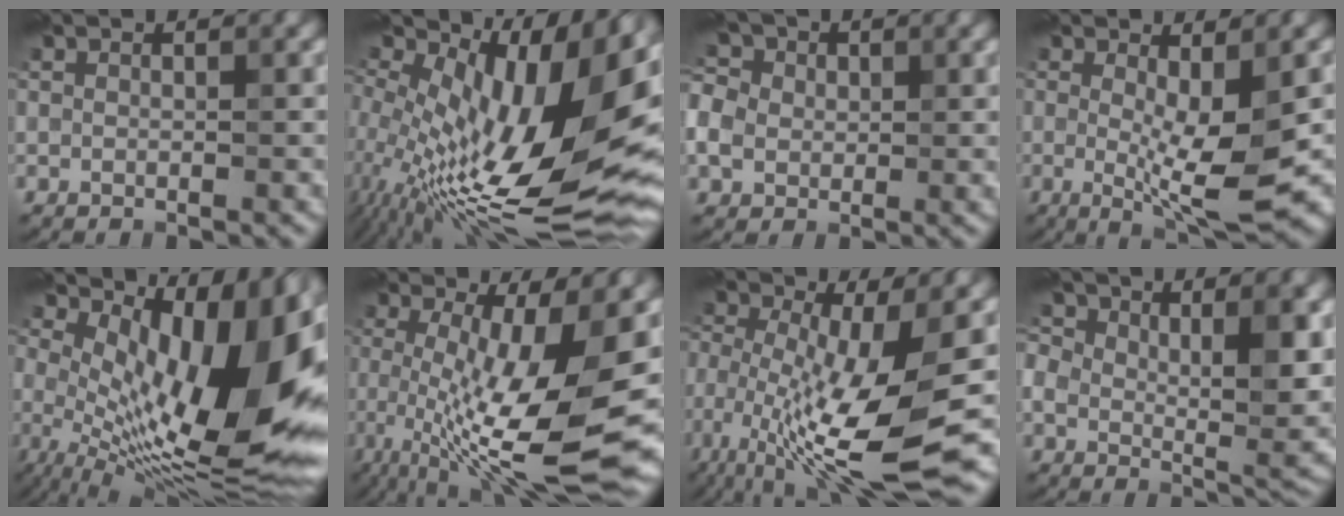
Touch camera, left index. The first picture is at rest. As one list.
[{"total": 16.8, "force": [1.5, 8.0, 14.8], "torque": [-0.250, 0.002, 0.029]}, {"total": 6.1, "force": [0.7, 5.0, 3.5], "torque": [-0.083, 0.031, -0.002]}, {"total": 6.5, "force": [-0.5, 1.2, 6.3], "torque": [-0.106, -0.016, -0.004]}, {"total": 15.3, "force": [1.6, 6.9, 13.5], "torque": [-0.191, -0.009, 0.025]}, {"total": 12.7, "force": [-2.1, 2.9, 12.2], "torque": [-0.208, -0.020, -0.033]}, {"total": 11.8, "force": [-4.1, 3.4, 10.5], "torque": [-0.210, -0.022, -0.076]}, {"total": 9.0, "force": [1.5, 4.9, 7.4], "torque": [-0.125, -0.013, 0.029]}]